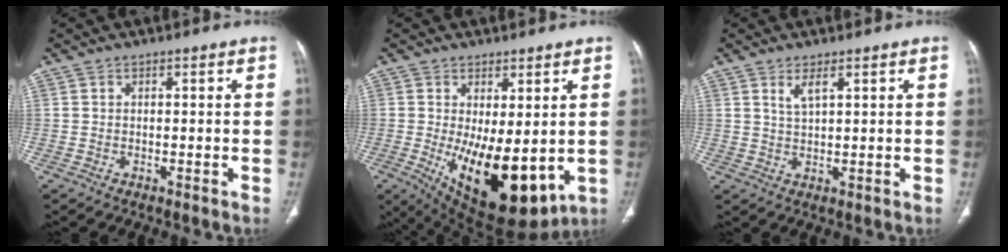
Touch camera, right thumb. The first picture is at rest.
{"total": 16.4, "force": [-2.2, 7.3, 14.6], "torque": [-0.221, -0.034, -0.005]}
{"total": 2.9, "force": [1.6, 0.8, 2.3], "torque": [-0.049, -0.009, 0.038]}